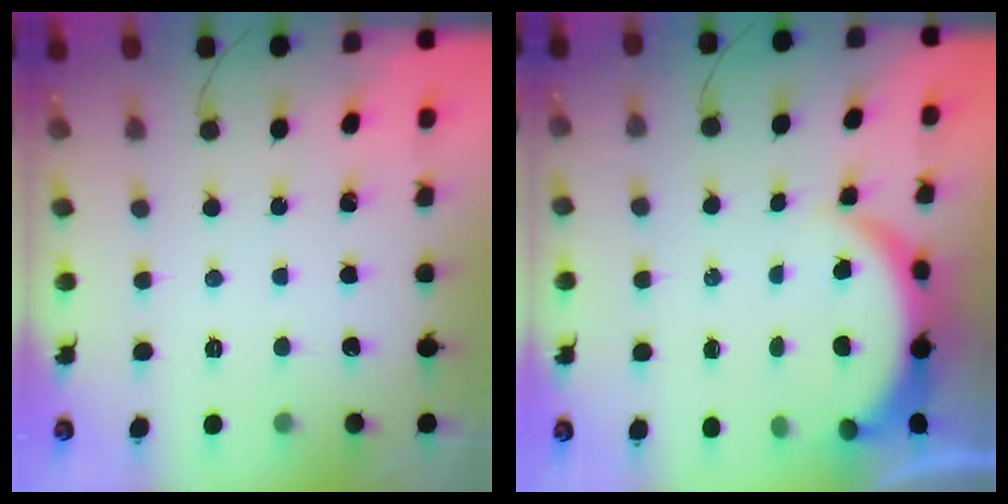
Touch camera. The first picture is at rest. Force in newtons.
{"total": 5.6, "press": 5.5, "slide": 0.6}